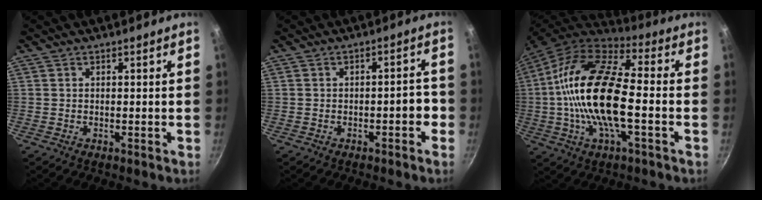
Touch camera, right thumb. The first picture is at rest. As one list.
[{"total": 3.3, "force": [-1.6, 1.5, 2.4], "torque": [-0.018, 0.026, -0.018]}, {"total": 20.5, "force": [-1.8, 8.3, 18.7], "torque": [-0.352, 0.030, -0.051]}]